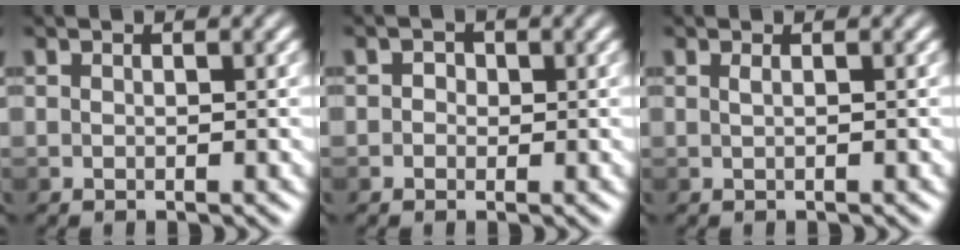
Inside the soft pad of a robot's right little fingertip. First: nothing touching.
{"total": 1.2, "force": [0.1, 1.1, 0.5], "torque": [0.001, 0.003, -0.010]}
{"total": 0.6, "force": [0.1, 0.2, 0.5], "torque": [-0.009, 0.004, 0.002]}